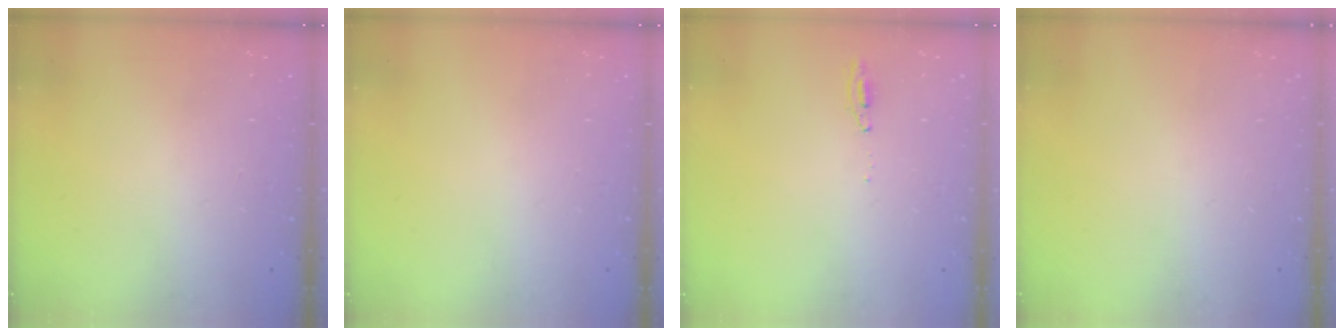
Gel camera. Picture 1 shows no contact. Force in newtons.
{"total": 0.0}
{"total": 4.3, "press": 4.1, "slide": 1.3}
{"total": 0.0}